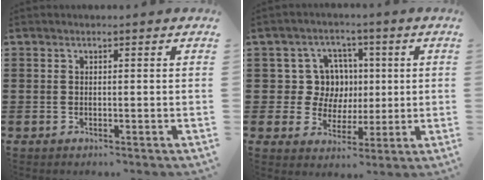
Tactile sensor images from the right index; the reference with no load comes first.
{"total": 8.5, "force": [1.1, 7.8, 3.2], "torque": [-0.079, 0.018, 0.024]}